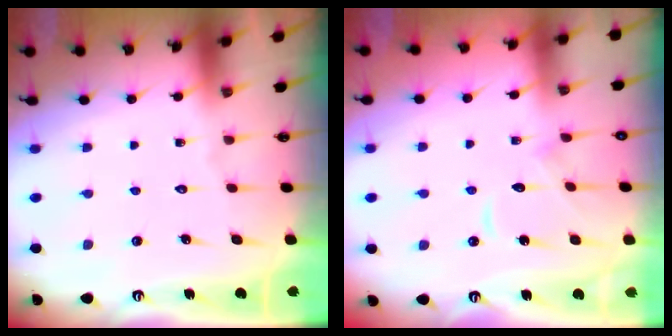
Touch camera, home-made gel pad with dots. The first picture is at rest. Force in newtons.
{"total": 8.7, "press": 8.6, "slide": 0.2}